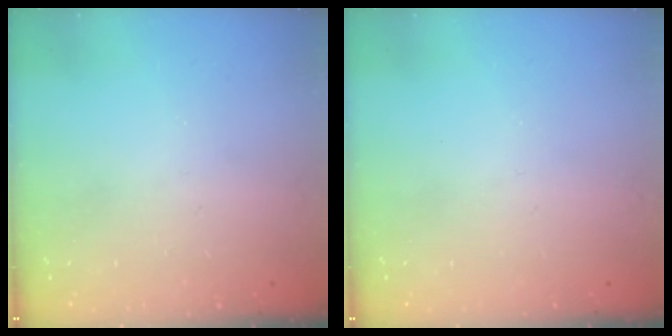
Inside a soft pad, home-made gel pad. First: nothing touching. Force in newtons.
{"total": 0.0}